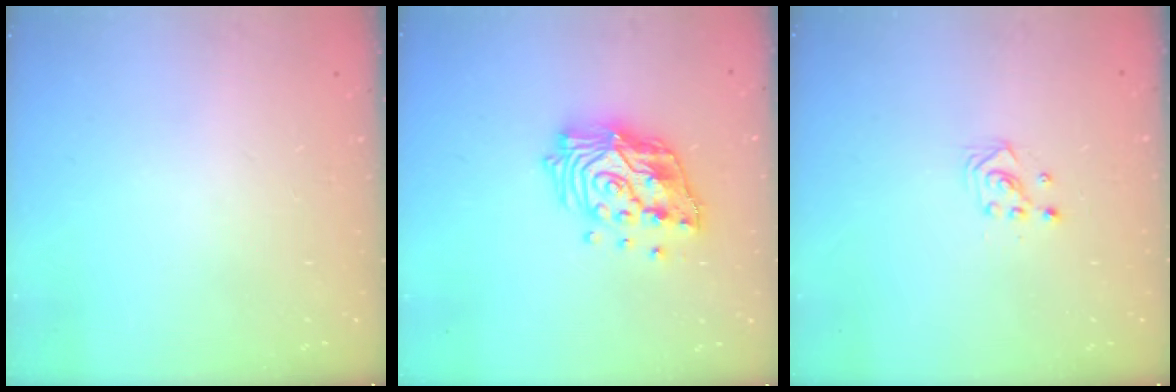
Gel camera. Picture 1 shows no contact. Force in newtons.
{"total": 17.3, "press": 17.1, "slide": 2.1}
{"total": 2.2, "press": 2.2, "slide": 0.2}